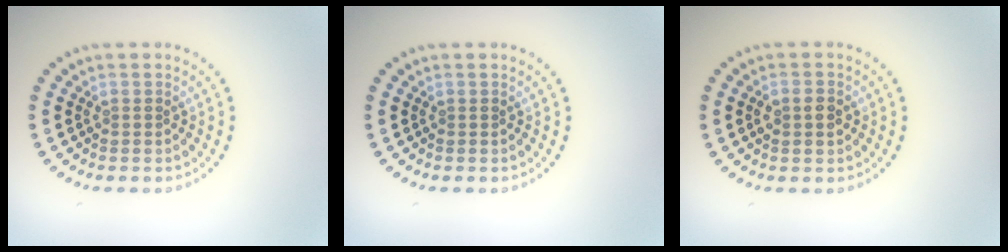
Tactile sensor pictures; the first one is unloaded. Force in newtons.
{"total": 0.0}
{"total": 1.8, "press": 1.8, "slide": 0.1}